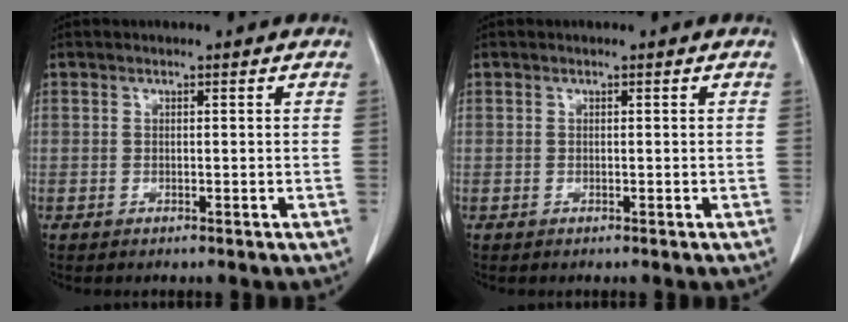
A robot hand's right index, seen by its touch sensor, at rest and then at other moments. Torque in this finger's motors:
{"motor_torque": [-0.05, 0.05, 0.00, 0.00]}